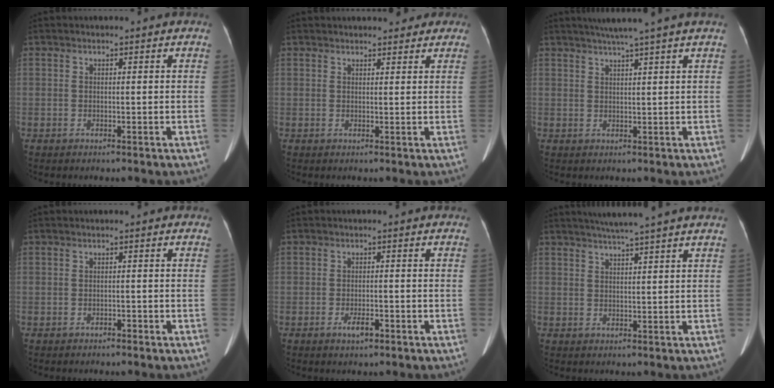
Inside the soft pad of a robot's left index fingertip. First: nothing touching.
{"total": 6.6, "force": [5.7, 2.2, 2.4], "torque": [-0.020, 0.019, 0.067]}
{"total": 6.0, "force": [4.6, -1.6, 3.4], "torque": [-0.049, 0.014, 0.068]}
{"total": 0.7, "force": [-0.6, 0.2, 0.2], "torque": [-0.006, 0.000, -0.009]}
{"total": 2.4, "force": [-1.4, 0.7, 1.8], "torque": [-0.032, 0.000, -0.022]}
{"total": 7.2, "force": [6.1, -1.3, 3.7], "torque": [-0.056, 0.018, 0.081]}